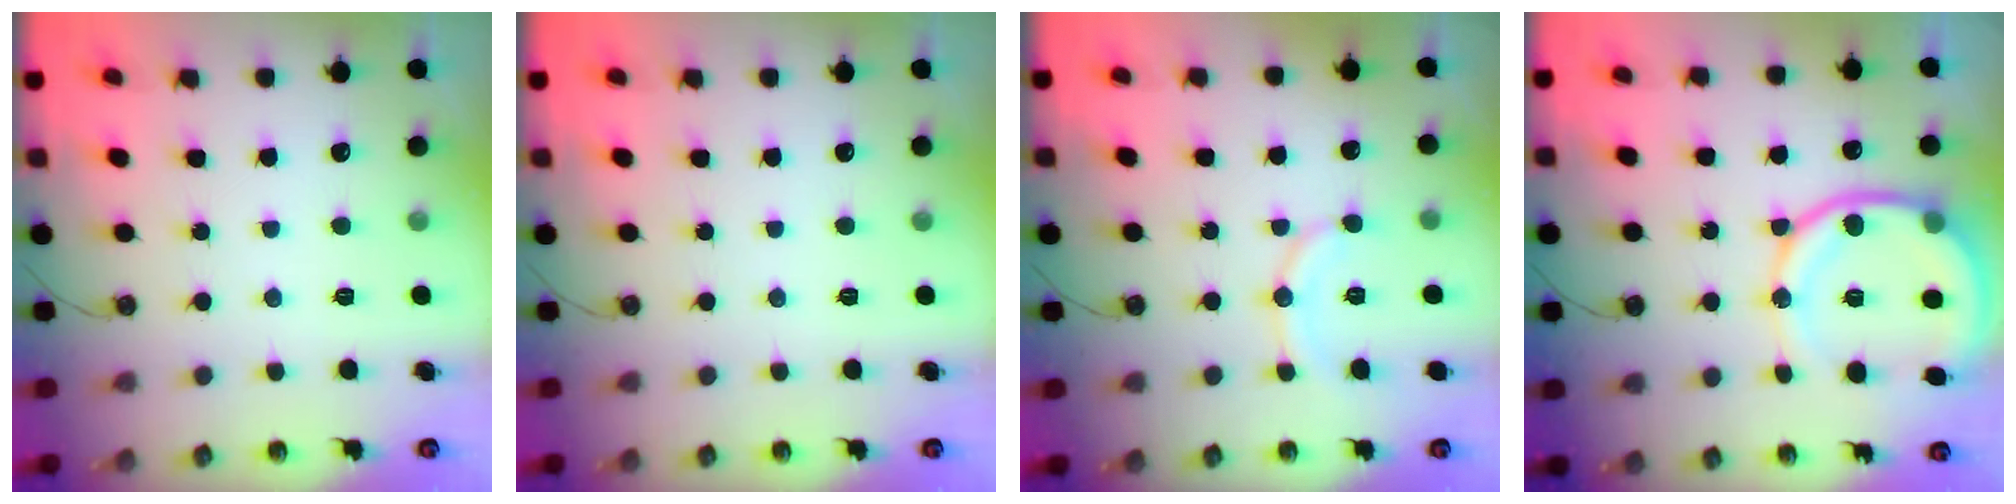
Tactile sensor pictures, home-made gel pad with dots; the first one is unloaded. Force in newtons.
{"total": 0.0}
{"total": 8.8, "press": 8.7, "slide": 0.7}
{"total": 14.2, "press": 14.2, "slide": 1.3}